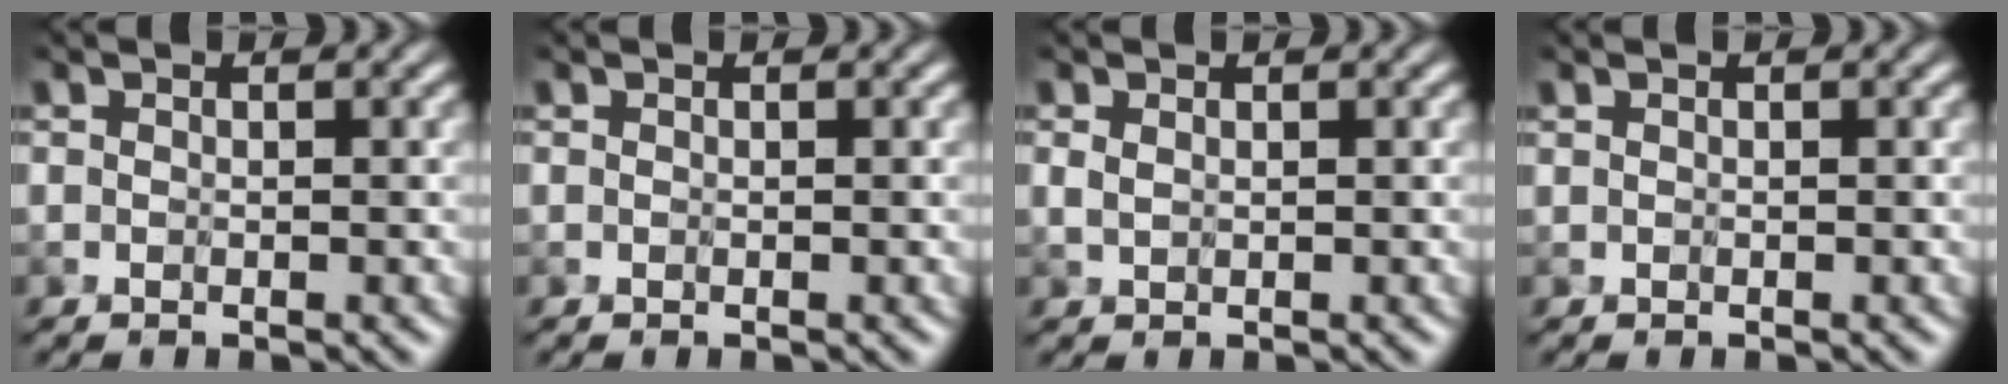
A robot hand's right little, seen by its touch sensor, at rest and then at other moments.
{"total": 0.0}
{"total": 0.9, "force": [0.3, 0.6, 0.6], "torque": [-0.016, 0.002, 0.010]}
{"total": 0.0}